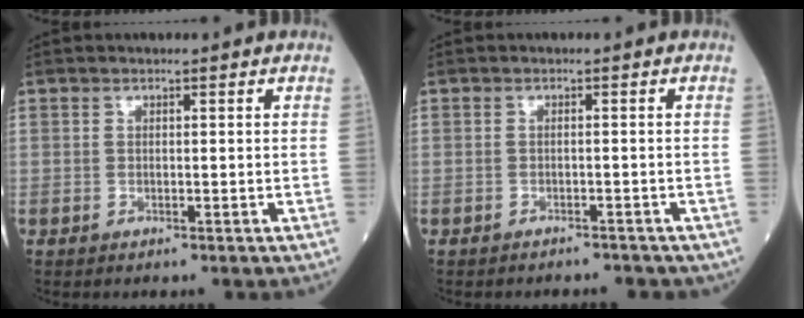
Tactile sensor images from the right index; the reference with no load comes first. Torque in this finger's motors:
{"motor_torque": [0.39, -0.45, 0.06, 0.00]}